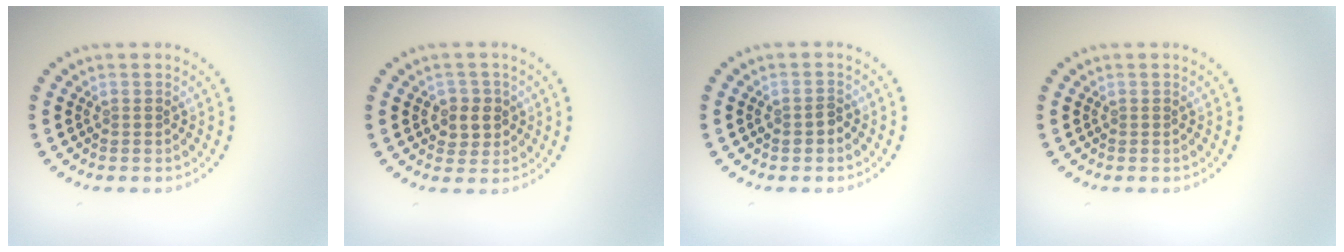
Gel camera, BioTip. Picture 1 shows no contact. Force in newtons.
{"total": 2.4, "press": 2.2, "slide": 0.7}
{"total": 1.2, "press": 1.1, "slide": 0.4}
{"total": 0.0}